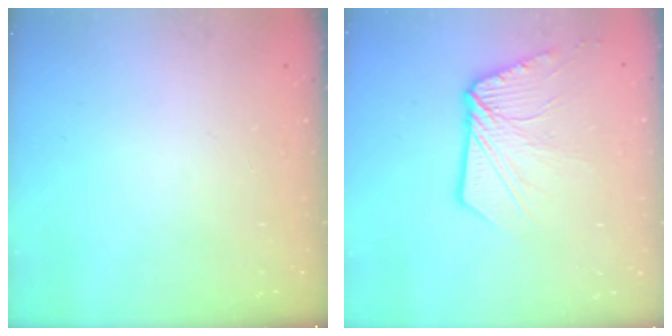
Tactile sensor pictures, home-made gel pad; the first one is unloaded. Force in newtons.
{"total": 10.5, "press": 10.5, "slide": 1.2}